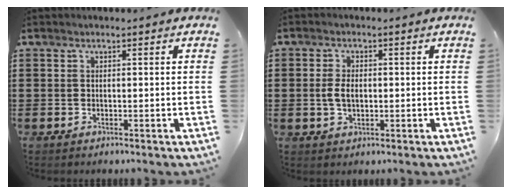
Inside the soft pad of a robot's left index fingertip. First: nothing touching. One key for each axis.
{"total": 3.4, "fx": -0.1, "fy": 1.8, "fz": 2.8, "tx": -0.071, "ty": -0.001, "tz": -0.007}